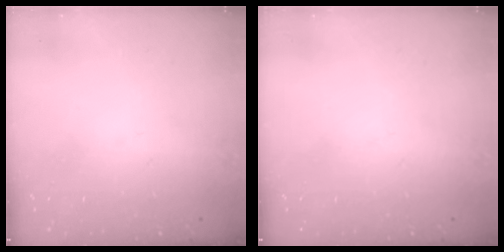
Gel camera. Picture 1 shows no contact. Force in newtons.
{"total": 0.0}